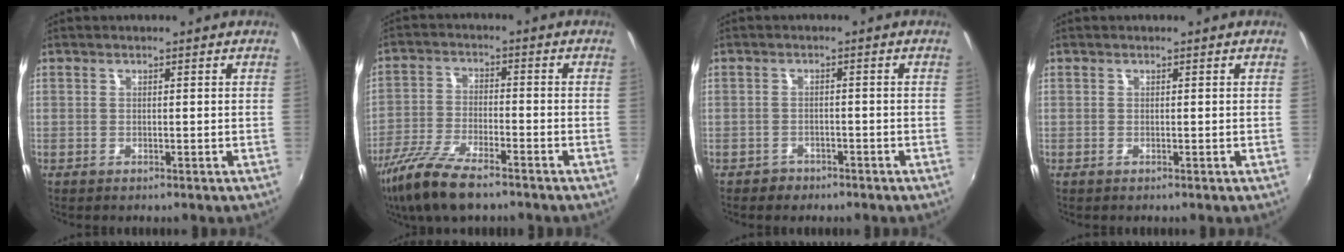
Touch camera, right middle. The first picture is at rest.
{"total": 12.1, "force": [-9.0, 3.2, 7.6], "torque": [-0.170, -0.030, -0.173]}
{"total": 2.7, "force": [-2.1, 1.7, 0.4], "torque": [-0.016, 0.000, -0.033]}
{"total": 0.0}